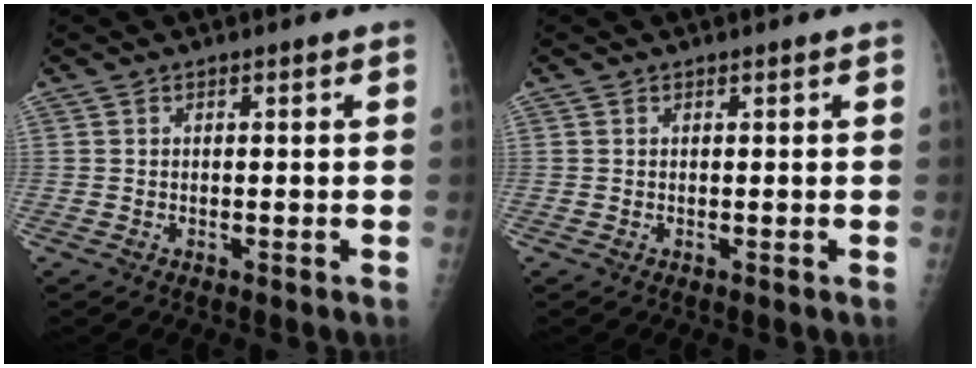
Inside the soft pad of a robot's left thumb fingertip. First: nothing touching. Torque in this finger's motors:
{"motor_torque": [-0.02, 0.02, -0.02, 0.00, 0.00]}